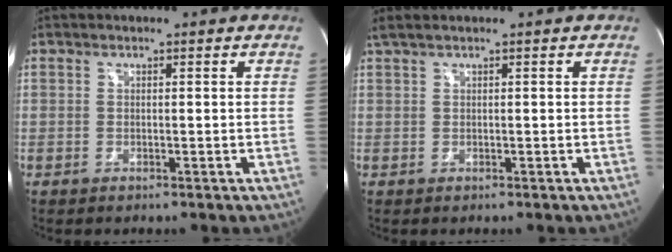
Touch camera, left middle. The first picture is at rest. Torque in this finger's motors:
{"motor_torque": [-0.02, -0.26, -0.03, 0.03]}